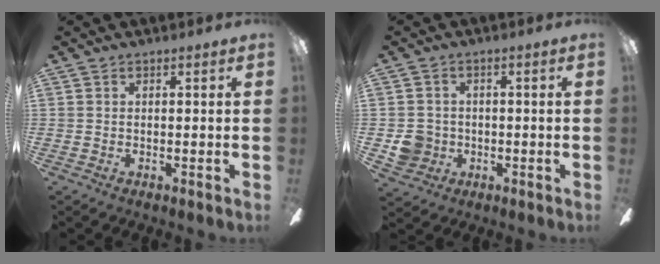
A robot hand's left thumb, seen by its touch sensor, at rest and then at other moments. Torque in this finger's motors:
{"motor_torque": [-0.03, 0.03, 0.17, -0.18, 0.00]}